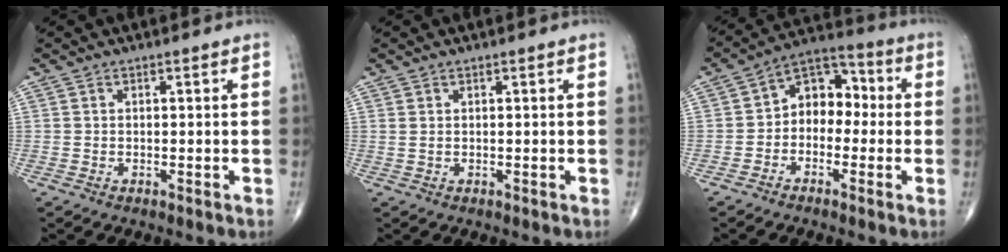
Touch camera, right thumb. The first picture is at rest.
{"total": 0.7, "force": [0.3, 0.2, 0.6], "torque": [-0.019, 0.006, 0.009]}
{"total": 9.0, "force": [-0.7, 6.6, 6.1], "torque": [-0.050, 0.042, -0.035]}